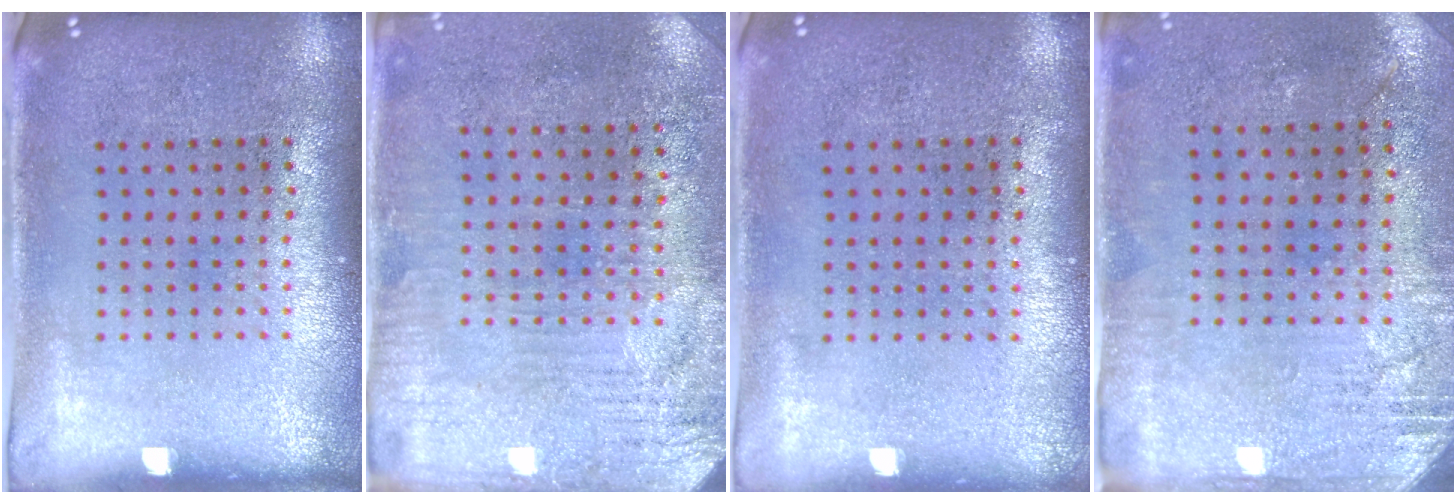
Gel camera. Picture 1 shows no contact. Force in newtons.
{"total": 3.2, "press": 2.9, "slide": 1.4}
{"total": 0.0}
{"total": 2.8, "press": 2.3, "slide": 1.6}